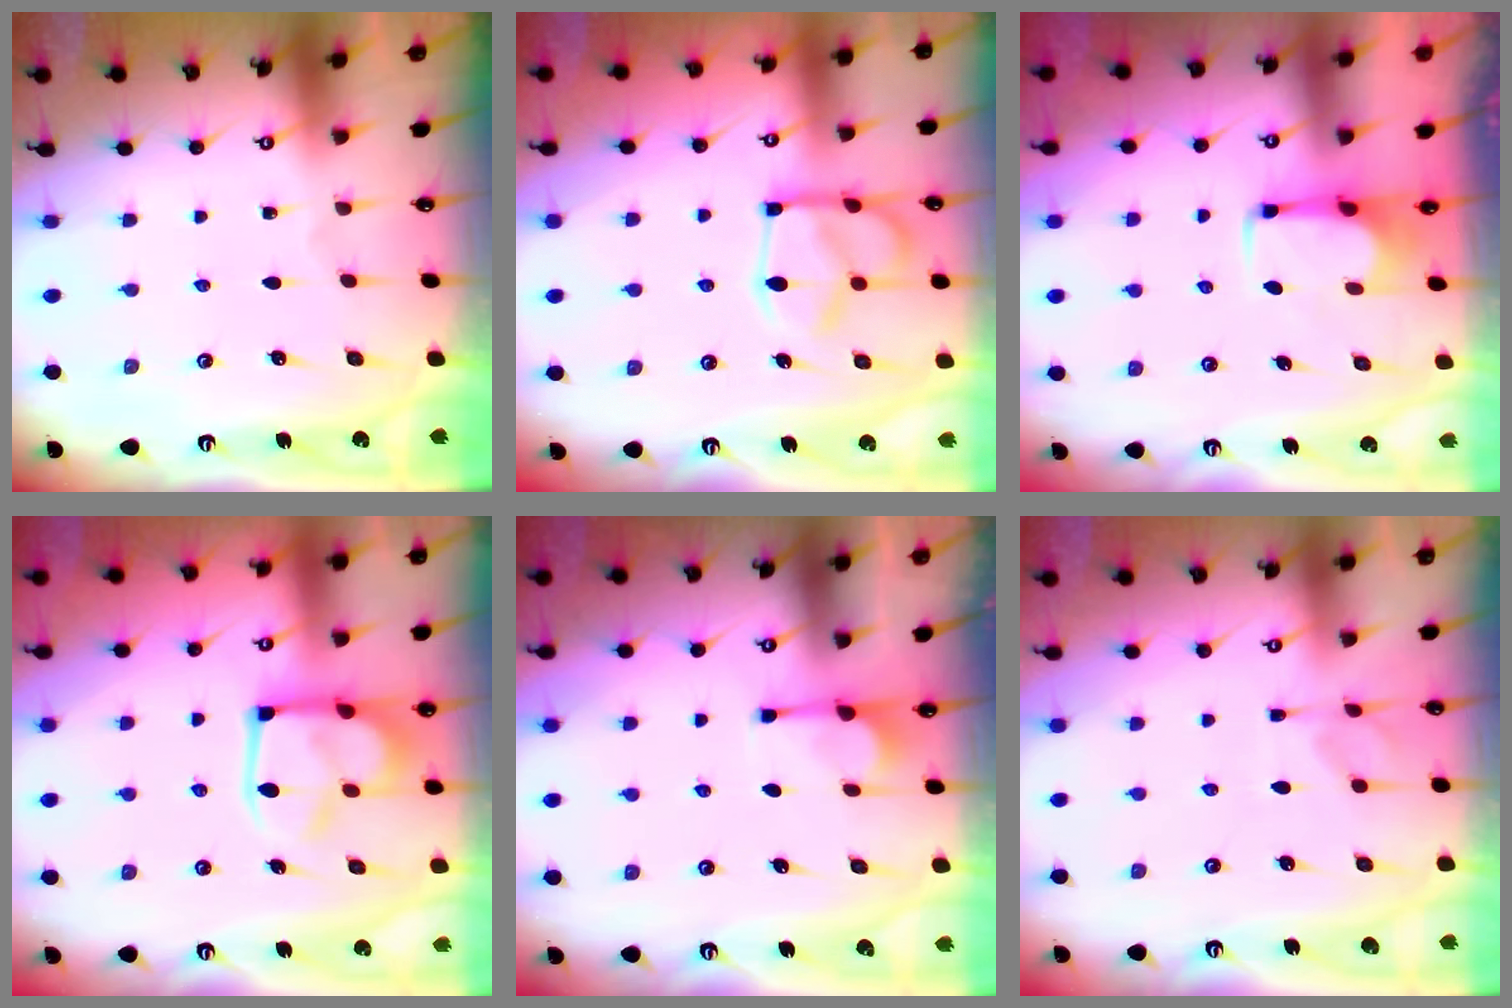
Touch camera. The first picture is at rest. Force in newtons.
{"total": 7.3, "press": 7.1, "slide": 1.7}
{"total": 3.0, "press": 3.0, "slide": 0.5}
{"total": 7.2, "press": 7.0, "slide": 1.4}
{"total": 1.3, "press": 1.1, "slide": 0.6}
{"total": 2.4, "press": 2.1, "slide": 1.2}